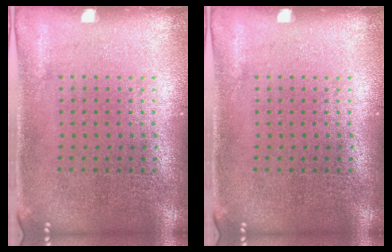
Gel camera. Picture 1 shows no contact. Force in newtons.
{"total": 0.0}